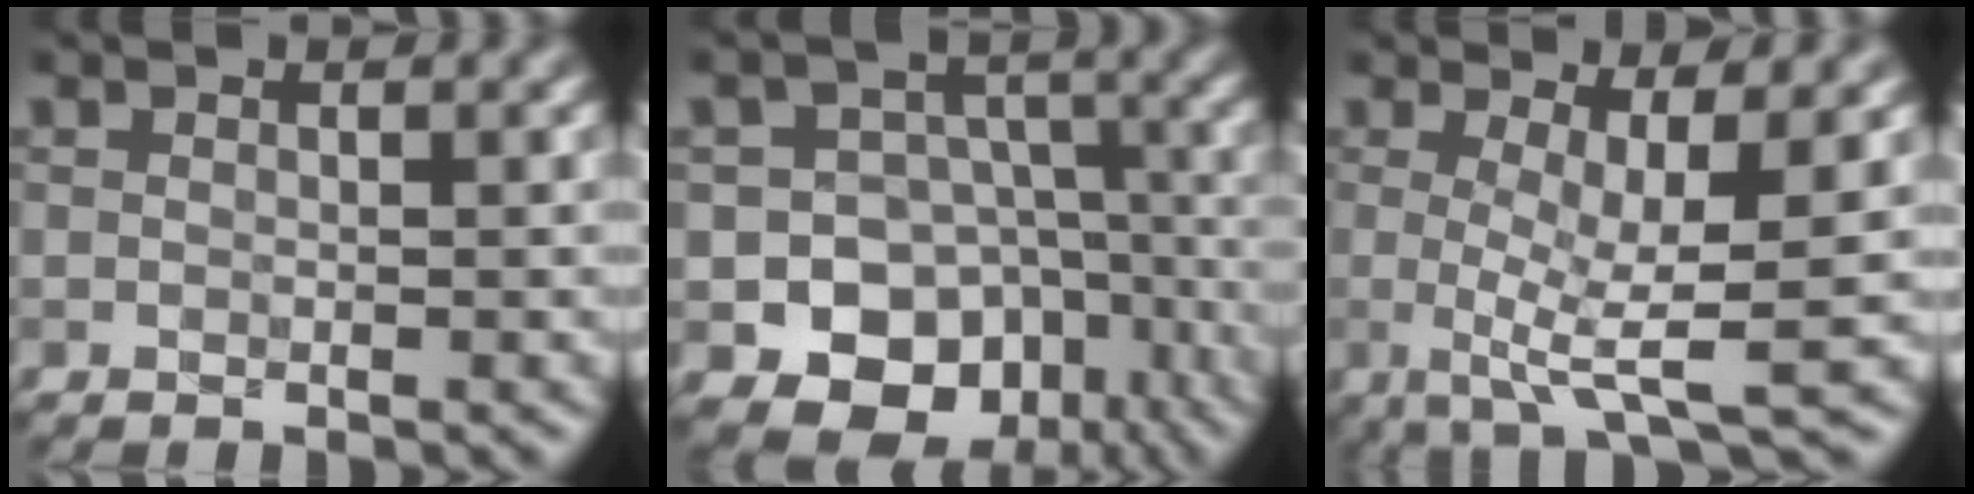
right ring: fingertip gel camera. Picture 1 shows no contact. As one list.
[{"total": 13.8, "force": [-6.4, 11.5, 4.2], "torque": [-0.047, -0.015, -0.099]}, {"total": 5.6, "force": [0.1, 1.0, 5.5], "torque": [-0.091, -0.007, -0.001]}]